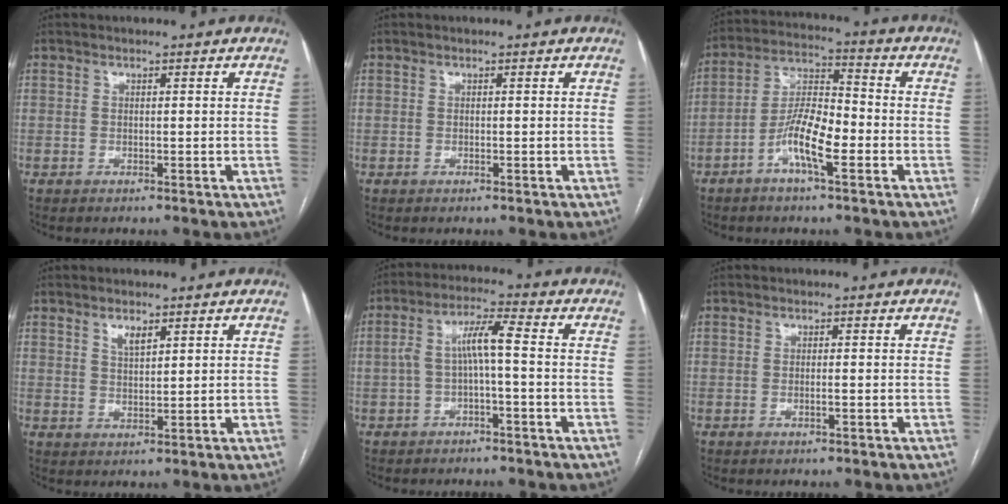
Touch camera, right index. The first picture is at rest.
{"total": 0.0}
{"total": 9.7, "force": [-4.1, 2.3, 8.5], "torque": [-0.170, 0.012, -0.076]}
{"total": 2.7, "force": [1.6, 1.2, 1.8], "torque": [-0.036, 0.000, 0.035]}
{"total": 6.3, "force": [-1.0, 0.9, 6.1], "torque": [-0.120, 0.033, -0.015]}
{"total": 1.0, "force": [-0.5, 0.1, 0.8], "torque": [-0.018, 0.000, -0.008]}